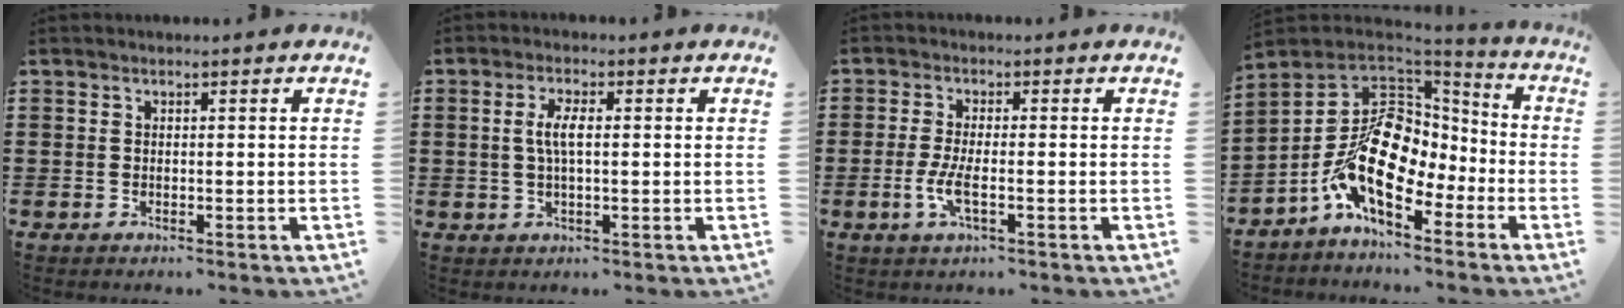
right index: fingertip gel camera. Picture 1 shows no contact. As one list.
[{"total": 3.7, "force": [0.3, 1.1, 3.5], "torque": [-0.073, 0.001, 0.000]}, {"total": 4.1, "force": [-1.4, 1.0, 3.7], "torque": [-0.089, -0.007, -0.033]}, {"total": 13.3, "force": [-4.6, 7.8, 9.8], "torque": [-0.233, -0.001, -0.097]}]